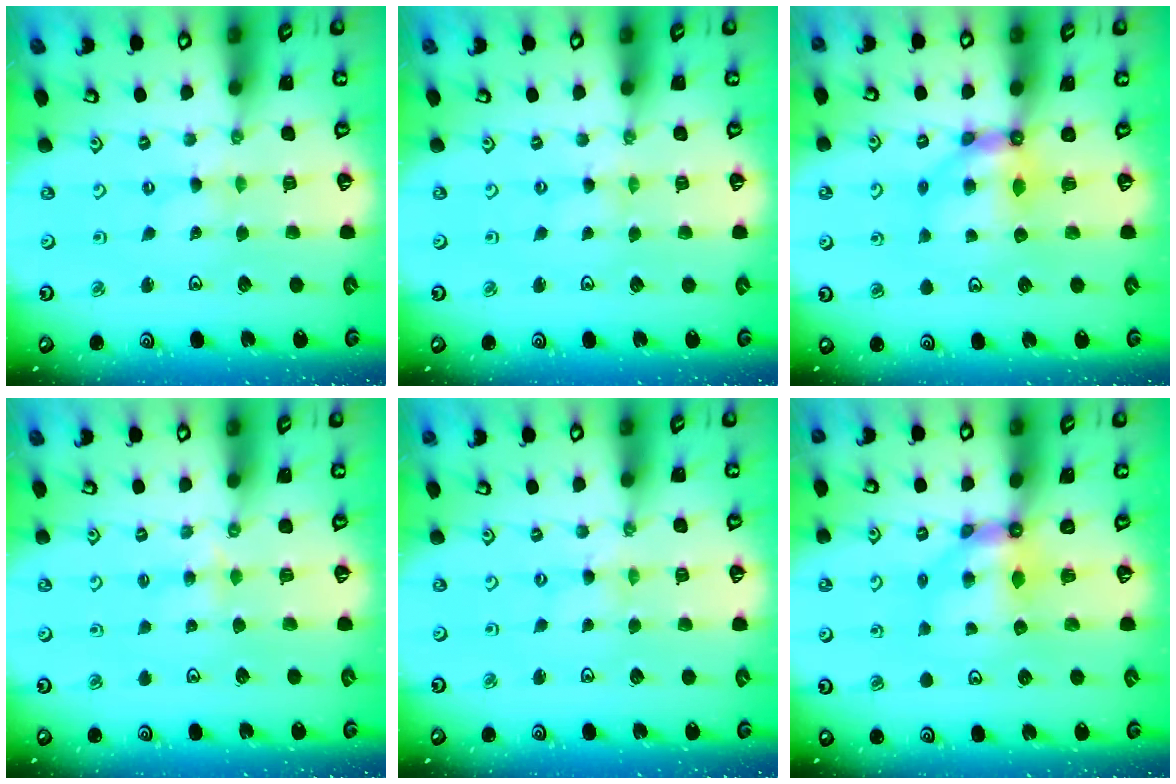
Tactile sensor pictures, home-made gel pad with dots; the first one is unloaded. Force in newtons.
{"total": 0.0}
{"total": 6.9, "press": 6.9, "slide": 0.2}
{"total": 3.2, "press": 3.2, "slide": 0.5}
{"total": 0.0}
{"total": 5.9, "press": 5.9, "slide": 0.4}